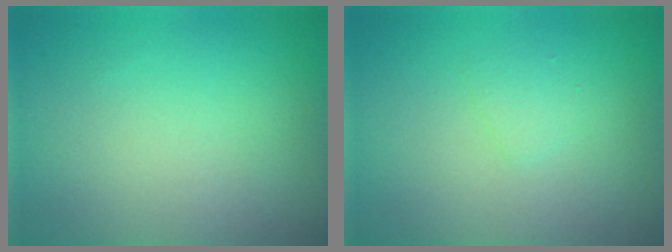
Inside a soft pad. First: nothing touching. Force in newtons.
{"total": 0.8, "press": 0.8, "slide": 0.1}